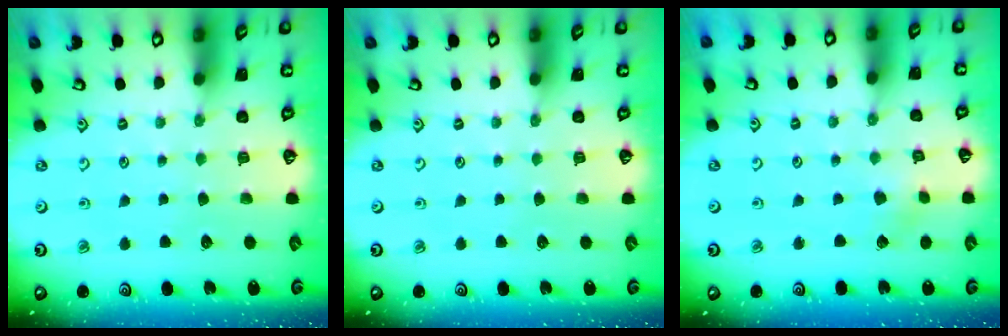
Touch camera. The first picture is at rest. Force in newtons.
{"total": 0.0}
{"total": 2.2, "press": 2.2, "slide": 0.2}